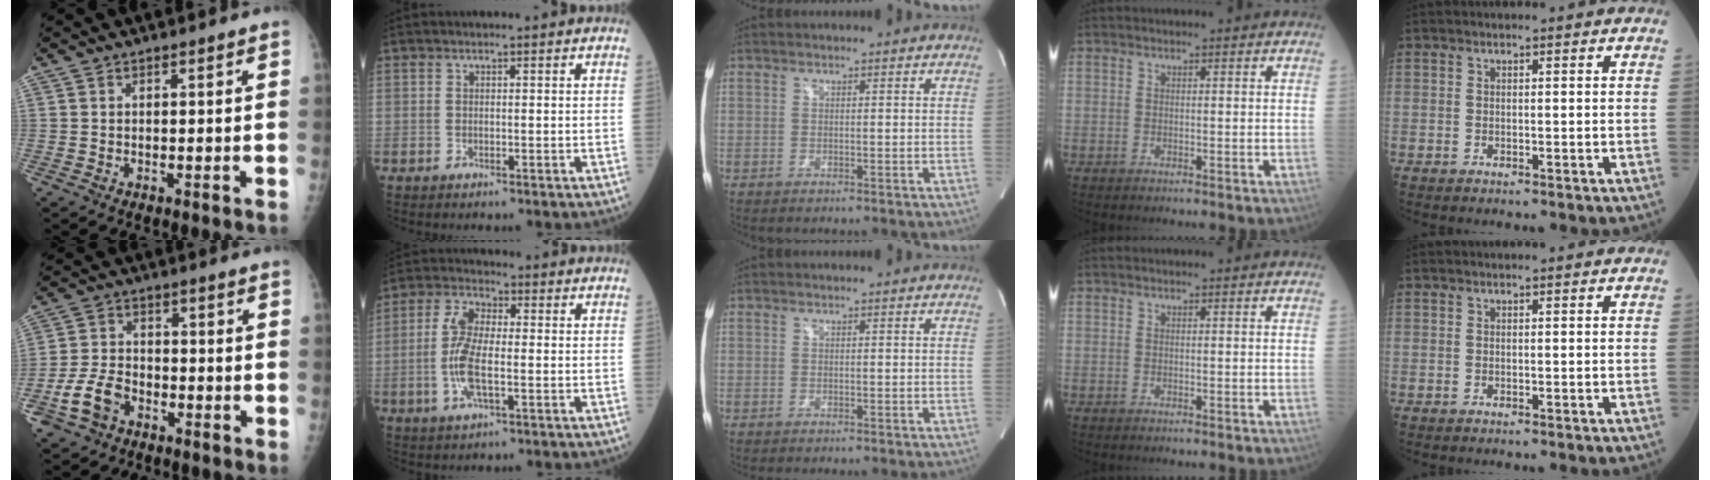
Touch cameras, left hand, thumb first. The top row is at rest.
{"thumb": {"total": 8.6, "force": [-4.3, 6.0, 4.5], "torque": [-0.087, 0.026, -0.078]}, "index": {"total": 8.0, "force": [-1.5, 2.4, 7.5], "torque": [-0.165, -0.004, -0.034]}}